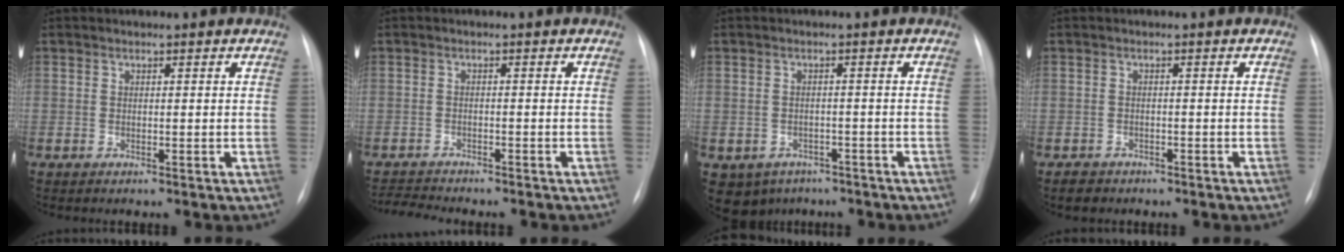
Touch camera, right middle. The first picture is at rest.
{"total": 4.3, "force": [-4.2, 0.1, 0.9], "torque": [-0.011, -0.011, -0.066]}
{"total": 7.0, "force": [-4.3, 5.3, 1.3], "torque": [-0.028, 0.008, -0.054]}
{"total": 2.0, "force": [-1.6, 1.3, 0.2], "torque": [-0.011, 0.002, -0.024]}